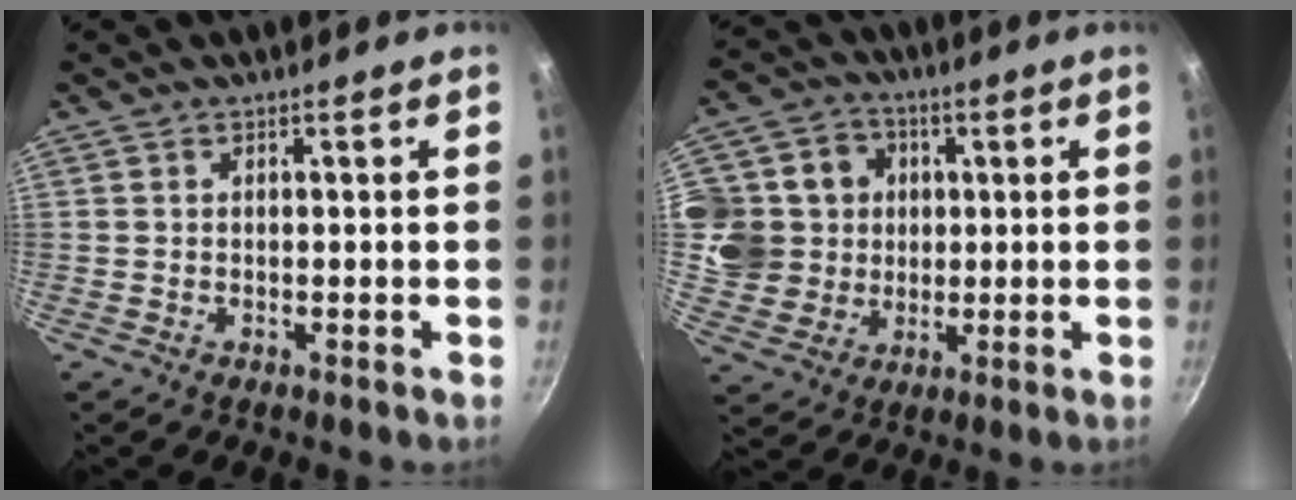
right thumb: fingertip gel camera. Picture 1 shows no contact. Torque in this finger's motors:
{"motor_torque": [0.22, 0.44, 0.12, 0.11, 0.07]}